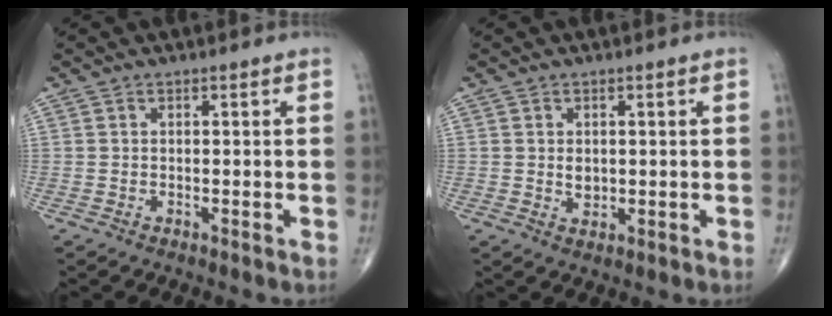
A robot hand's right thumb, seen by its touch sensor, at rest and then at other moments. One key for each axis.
{"total": 2.1, "fx": 0.3, "fy": 1.5, "fz": 1.4, "tx": -0.016, "ty": -0.004, "tz": 0.009}